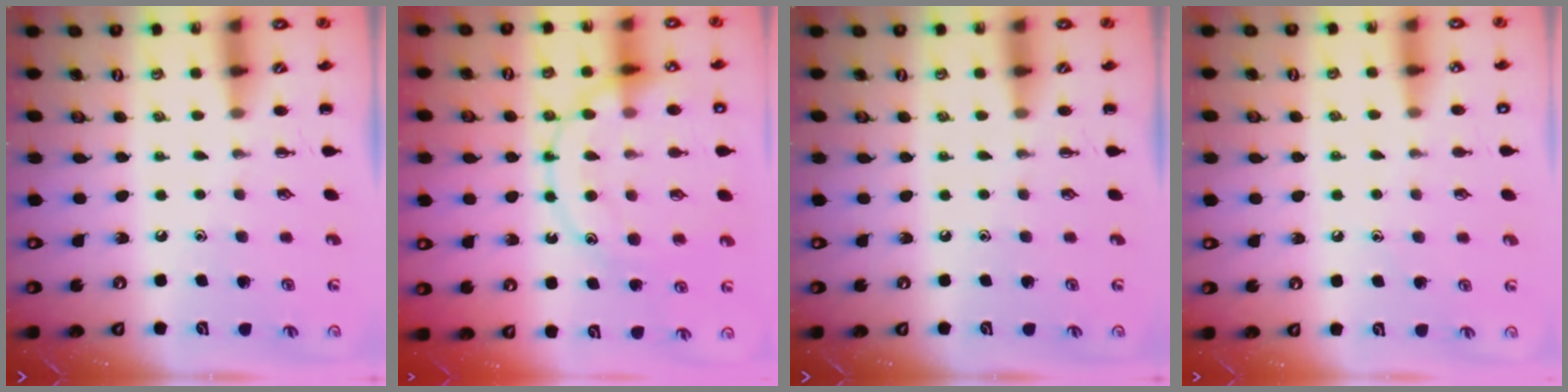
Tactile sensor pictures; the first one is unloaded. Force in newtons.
{"total": 17.9, "press": 17.9, "slide": 1.7}
{"total": 0.0}
{"total": 6.6, "press": 6.4, "slide": 1.6}